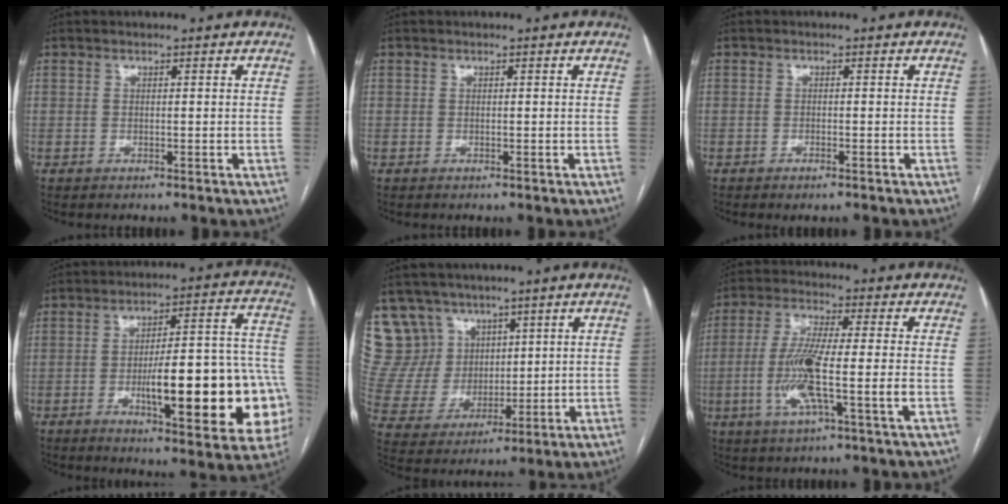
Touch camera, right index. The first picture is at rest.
{"total": 0.0}
{"total": 1.2, "force": [-0.9, -0.1, 0.7], "torque": [-0.014, -0.002, -0.013]}
{"total": 23.0, "force": [-5.7, 4.6, 21.8], "torque": [-0.215, 0.023, -0.063]}
{"total": 12.3, "force": [8.5, 8.9, 1.2], "torque": [-0.043, 0.039, 0.185]}
{"total": 10.4, "force": [-2.5, 0.2, 10.1], "torque": [-0.204, -0.007, -0.051]}